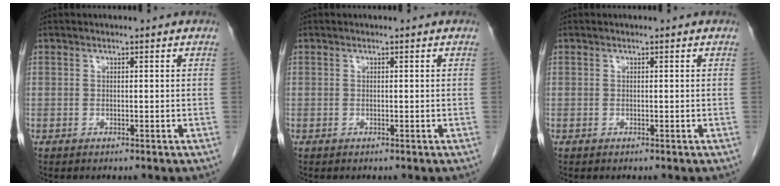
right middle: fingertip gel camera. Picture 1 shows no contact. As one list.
[{"total": 0.0}, {"total": 0.0}]